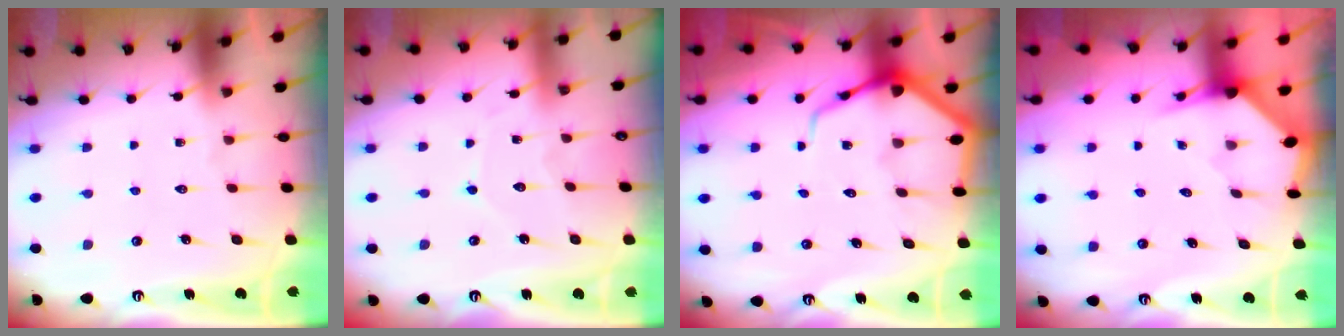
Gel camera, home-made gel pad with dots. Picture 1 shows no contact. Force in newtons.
{"total": 4.3, "press": 4.3, "slide": 0.2}
{"total": 7.5, "press": 7.4, "slide": 0.9}
{"total": 3.2, "press": 3.2, "slide": 0.3}